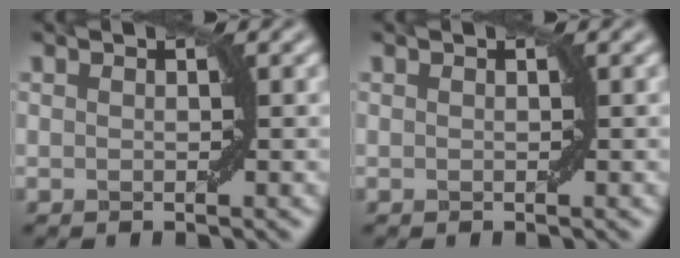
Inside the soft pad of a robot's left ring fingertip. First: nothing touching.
{"total": 0.0}